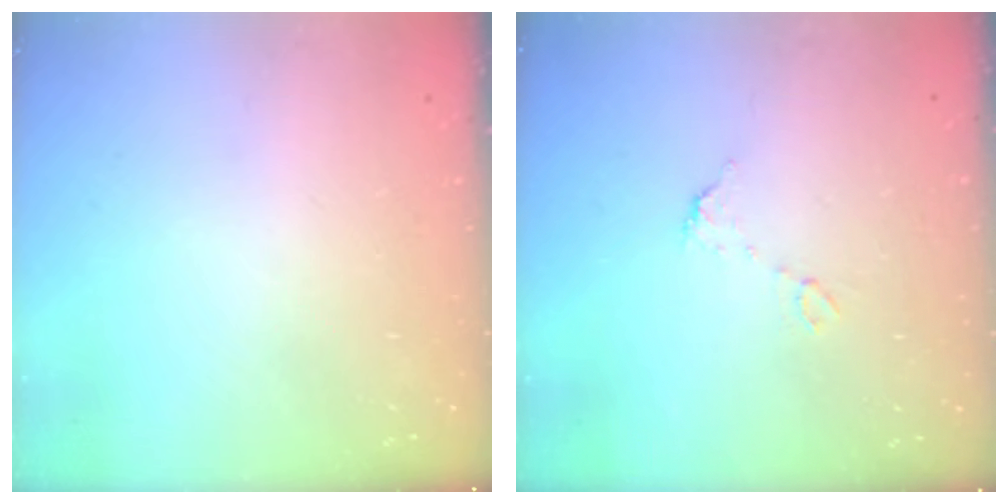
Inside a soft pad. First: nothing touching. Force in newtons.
{"total": 5.0, "press": 4.9, "slide": 0.4}